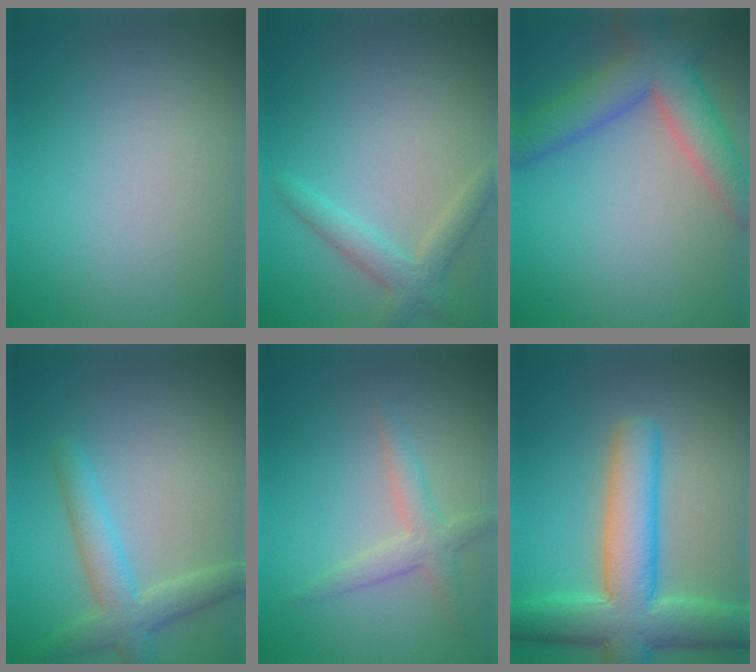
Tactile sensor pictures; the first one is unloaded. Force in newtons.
{"total": 2.7, "press": 2.7, "slide": 0.3}
{"total": 6.4, "press": 6.4, "slide": 0.4}
{"total": 3.8, "press": 3.8, "slide": 0.2}
{"total": 2.4, "press": 2.4, "slide": 0.1}
{"total": 8.7, "press": 8.7, "slide": 0.5}